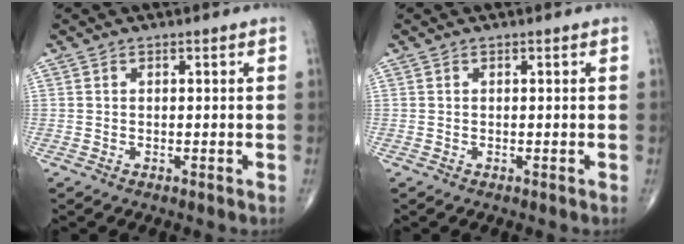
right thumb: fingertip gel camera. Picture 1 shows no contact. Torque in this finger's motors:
{"motor_torque": [0.25, 0.25, -0.08, -0.08, 0.00]}